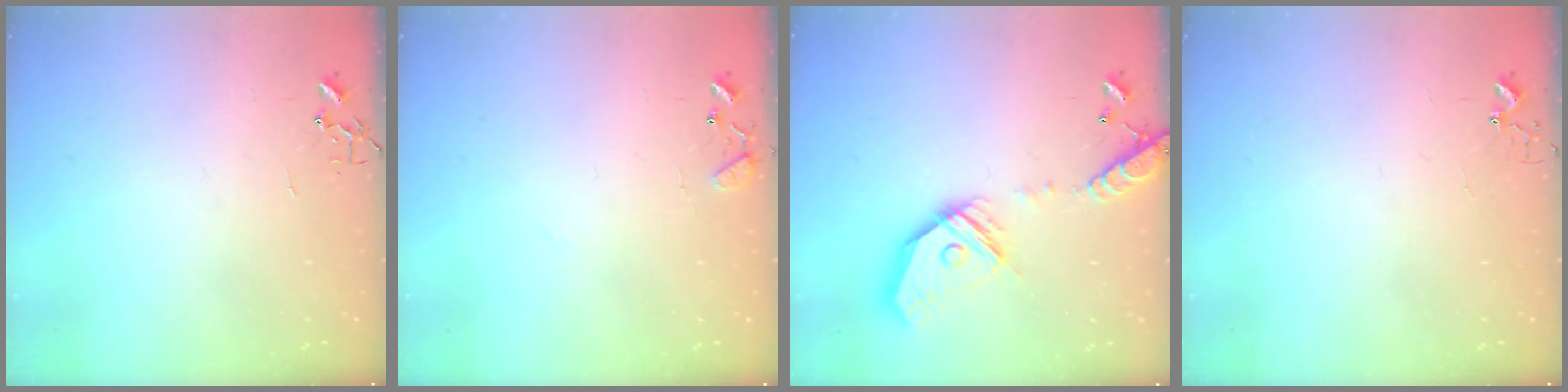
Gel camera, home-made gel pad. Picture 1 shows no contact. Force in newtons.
{"total": 8.4, "press": 8.4, "slide": 0.7}
{"total": 18.8, "press": 18.6, "slide": 3.0}
{"total": 2.7, "press": 2.7, "slide": 0.2}